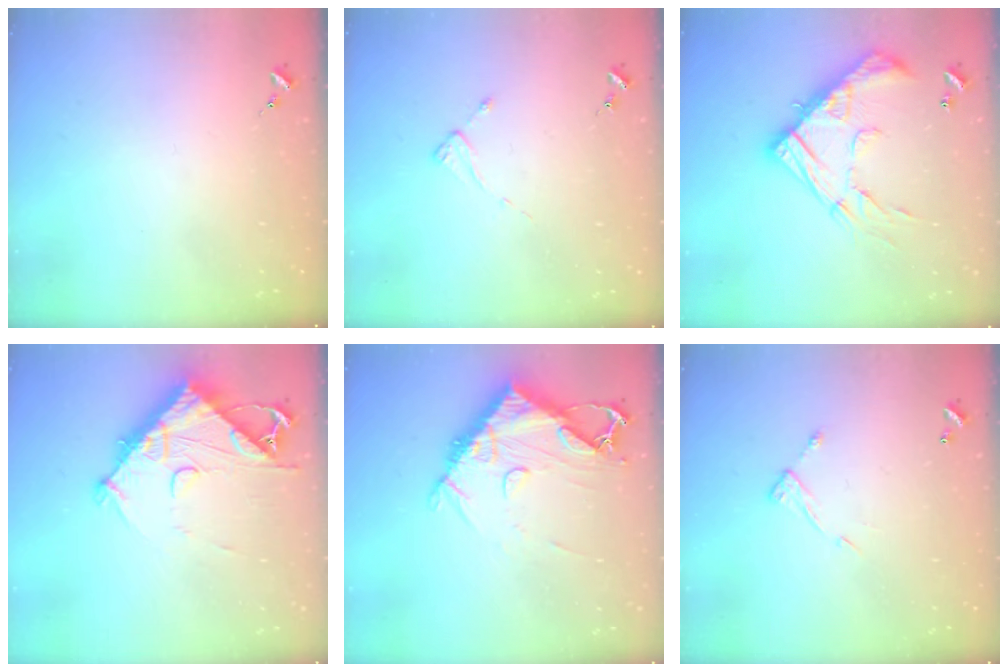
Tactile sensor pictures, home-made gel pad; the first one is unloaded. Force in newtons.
{"total": 2.0, "press": 2.0, "slide": 0.3}
{"total": 20.3, "press": 20.3, "slide": 1.7}
{"total": 13.1, "press": 13.0, "slide": 1.0}
{"total": 13.0, "press": 12.9, "slide": 1.5}
{"total": 7.7, "press": 7.7, "slide": 0.6}